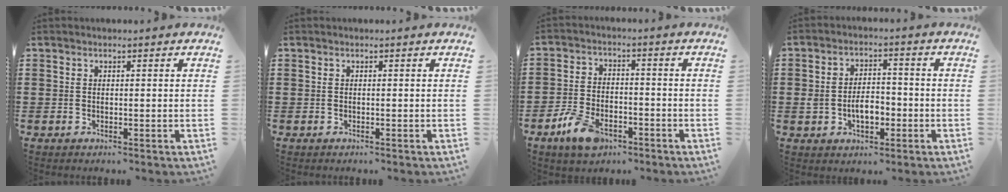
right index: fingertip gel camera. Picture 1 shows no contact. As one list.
[{"total": 0.0}, {"total": 6.2, "force": [-4.0, 3.1, 3.6], "torque": [-0.084, 0.010, -0.077]}, {"total": 5.2, "force": [-1.4, 3.1, 4.0], "torque": [-0.078, 0.002, -0.031]}]